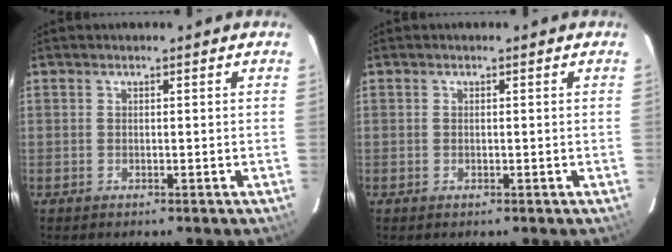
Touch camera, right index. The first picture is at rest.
{"total": 0.0}